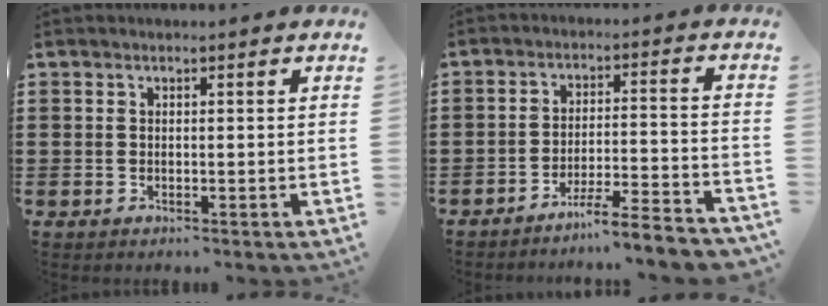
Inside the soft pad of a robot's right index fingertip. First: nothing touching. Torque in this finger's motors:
{"motor_torque": [0.87, 0.73, -0.34, -0.02]}